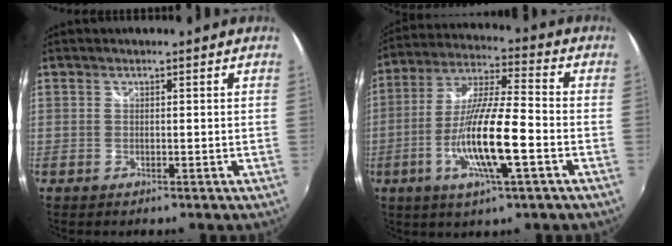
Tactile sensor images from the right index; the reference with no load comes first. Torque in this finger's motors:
{"motor_torque": [1.30, -0.84, 1.06, 0.21]}